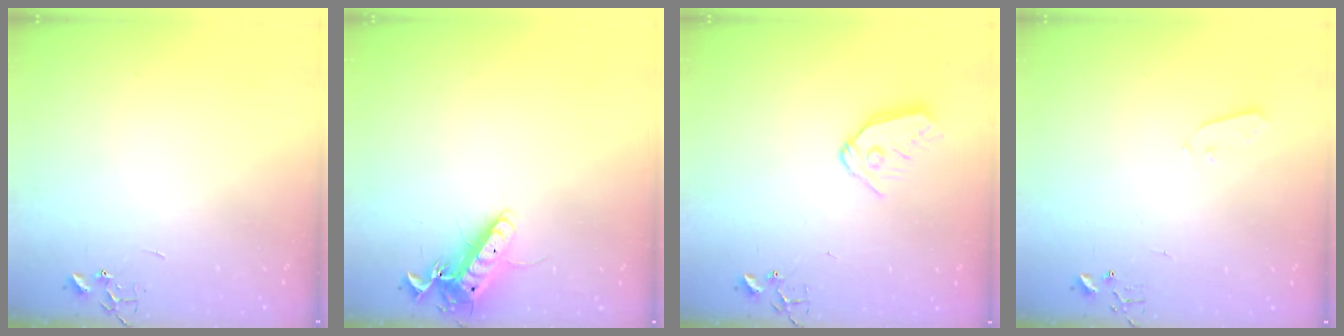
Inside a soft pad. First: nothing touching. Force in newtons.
{"total": 13.2, "press": 13.1, "slide": 1.2}
{"total": 10.7, "press": 10.6, "slide": 1.1}
{"total": 3.0, "press": 2.9, "slide": 0.3}